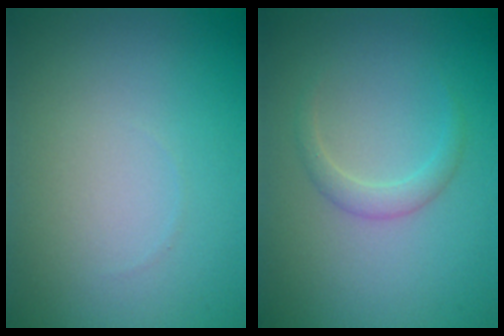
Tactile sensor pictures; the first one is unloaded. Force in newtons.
{"total": 1.5, "press": 1.5, "slide": 0.1}